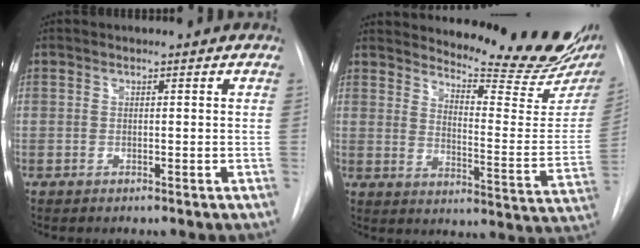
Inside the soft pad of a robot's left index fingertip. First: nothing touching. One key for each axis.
{"total": 21.7, "fx": 19.6, "fy": 2.4, "fz": 8.9, "tx": -0.128, "ty": -0.111, "tz": 0.237}